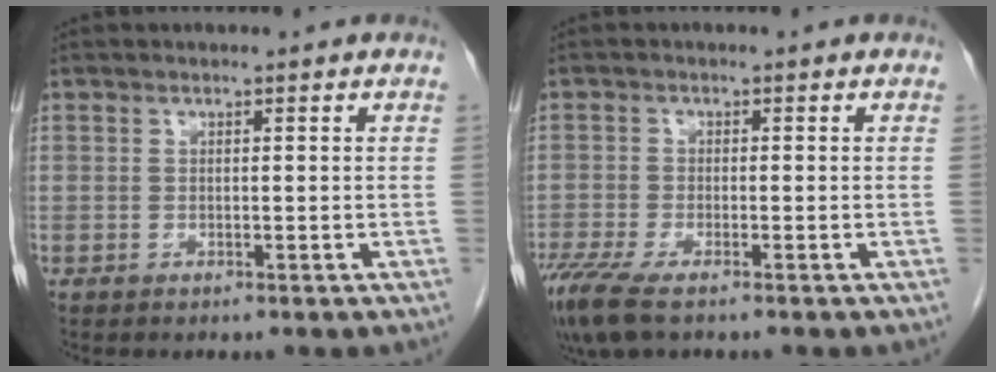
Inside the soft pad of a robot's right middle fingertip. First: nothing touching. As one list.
[{"total": 6.0, "force": [-4.3, 1.3, 4.0], "torque": [-0.082, -0.017, -0.077]}]